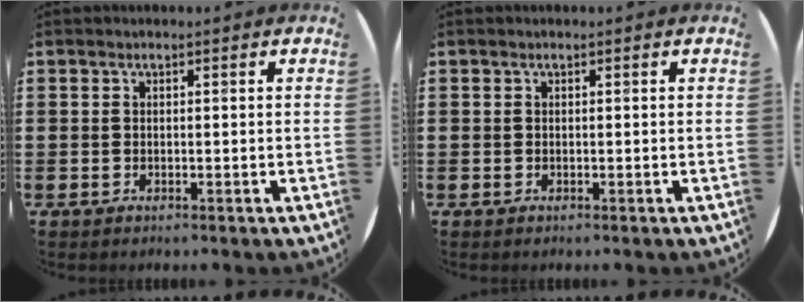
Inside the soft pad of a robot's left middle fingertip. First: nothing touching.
{"total": 0.0}